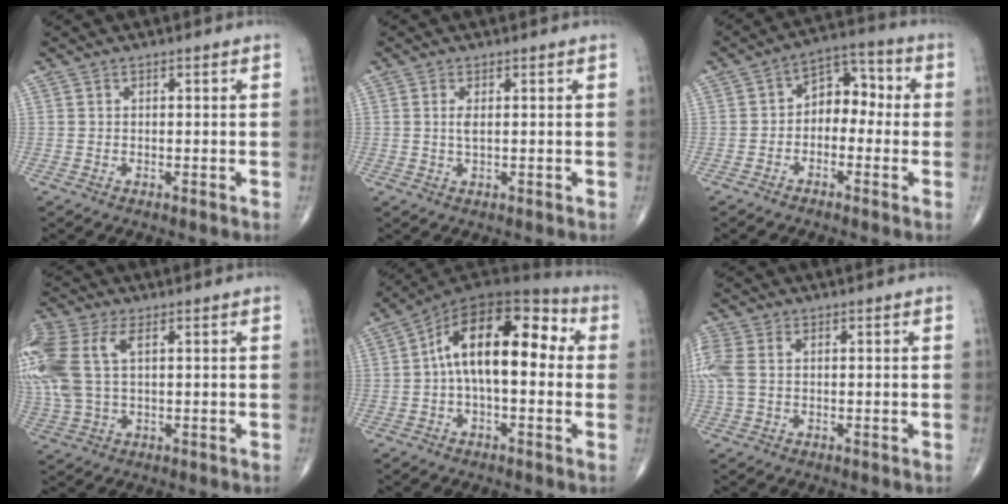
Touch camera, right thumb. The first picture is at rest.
{"total": 1.8, "force": [0.3, 0.5, 1.7], "torque": [-0.035, -0.007, 0.008]}
{"total": 7.5, "force": [-0.9, 5.2, 5.3], "torque": [-0.042, 0.036, -0.033]}
{"total": 15.1, "force": [3.7, 8.3, 12.0], "torque": [-0.326, 0.016, 0.074]}
{"total": 17.0, "force": [1.7, 8.4, 14.7], "torque": [-0.208, 0.044, 0.012]}
{"total": 6.3, "force": [0.9, 4.1, 4.8], "torque": [-0.156, 0.021, 0.023]}